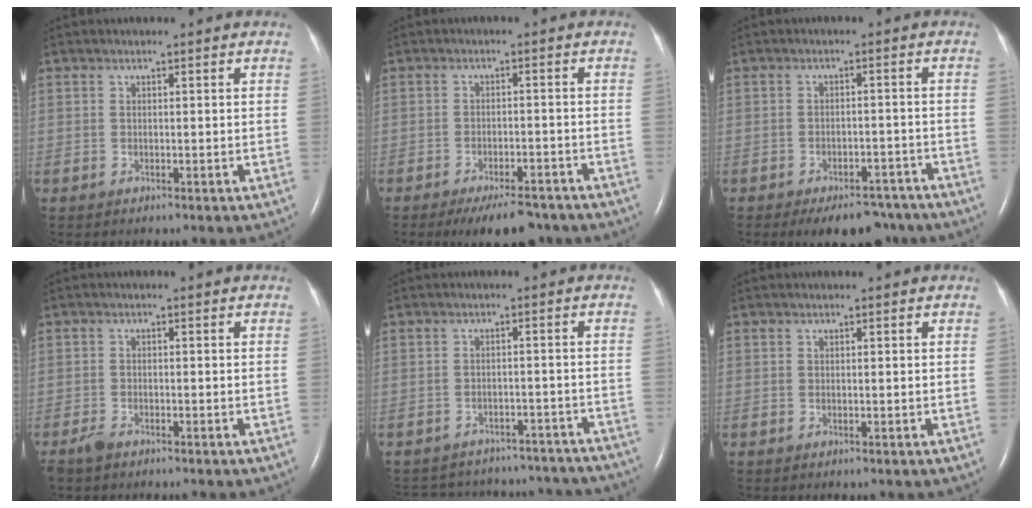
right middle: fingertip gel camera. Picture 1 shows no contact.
{"total": 8.1, "force": [-6.6, 2.7, 3.9], "torque": [-0.053, -0.004, -0.098]}
{"total": 9.7, "force": [-7.8, 4.4, 3.7], "torque": [-0.036, 0.008, -0.101]}
{"total": 2.0, "force": [-1.7, 0.6, 0.9], "torque": [-0.028, -0.004, -0.030]}
{"total": 20.1, "force": [-18.5, 6.4, 4.7], "torque": [-0.088, 0.008, -0.216]}
{"total": 0.0}